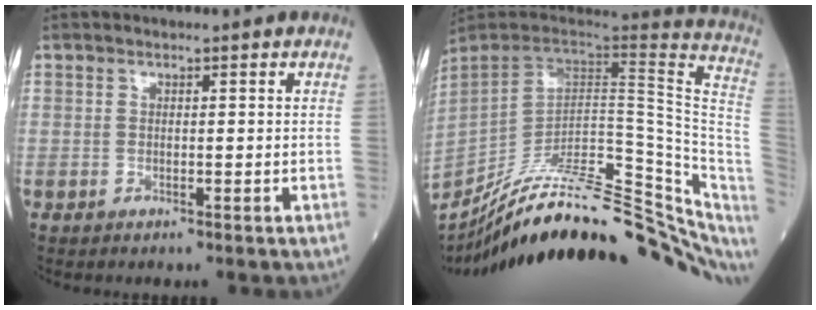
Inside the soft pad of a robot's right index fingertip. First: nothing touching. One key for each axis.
{"total": 37.1, "fx": -26.7, "fy": 9.7, "fz": 23.8, "tx": -0.313, "ty": -0.036, "tz": -0.377}